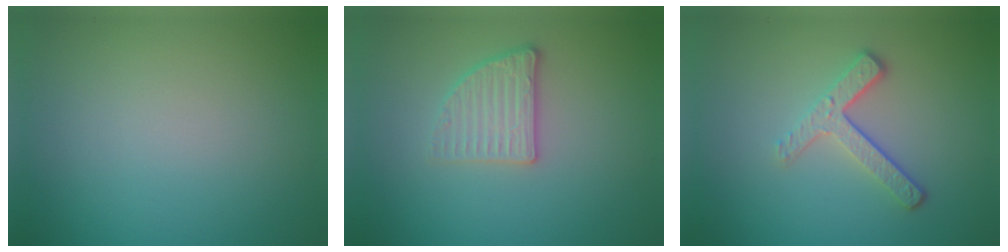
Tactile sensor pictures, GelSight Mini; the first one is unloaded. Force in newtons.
{"total": 2.6, "press": 2.4, "slide": 1.0}
{"total": 3.4, "press": 2.5, "slide": 2.3}